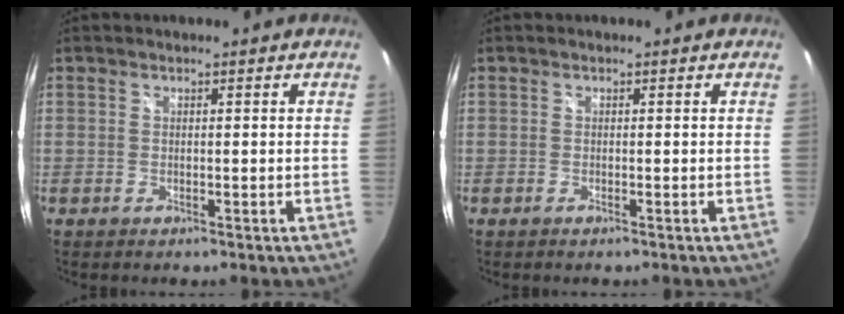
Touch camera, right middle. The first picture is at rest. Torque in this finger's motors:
{"motor_torque": [0.57, -0.50, 0.10, 0.01]}